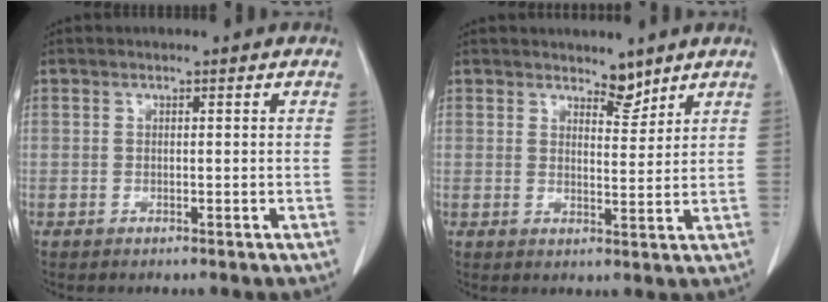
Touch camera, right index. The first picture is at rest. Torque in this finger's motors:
{"motor_torque": [-0.03, 0.24, 0.01, 0.00]}